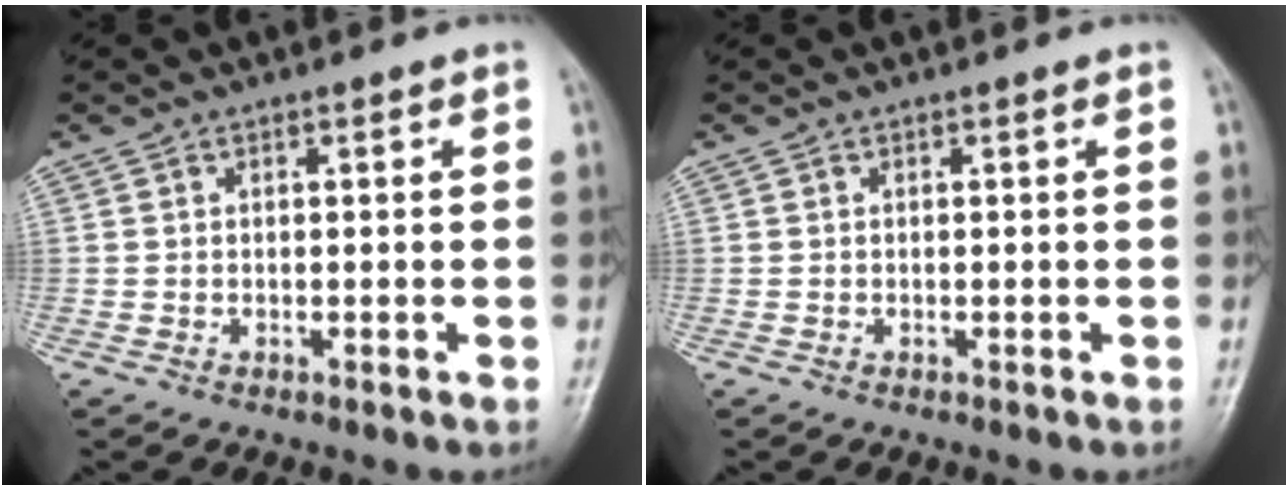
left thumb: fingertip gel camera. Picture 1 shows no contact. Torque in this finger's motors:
{"motor_torque": [0.00, 0.00, 0.00, 0.00, 0.00]}